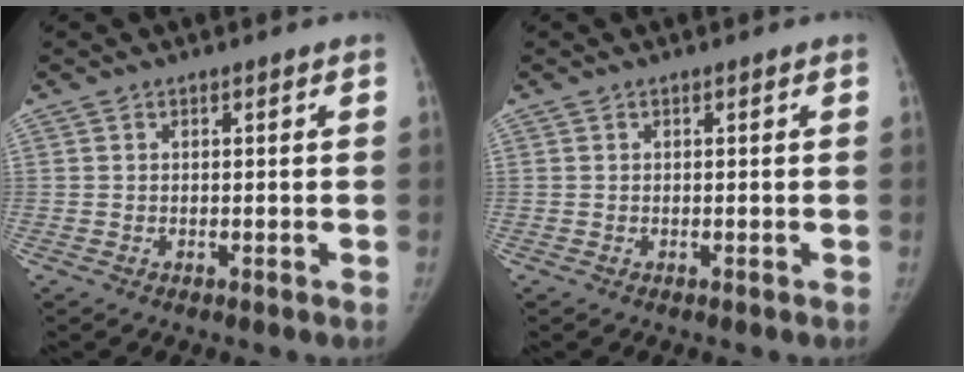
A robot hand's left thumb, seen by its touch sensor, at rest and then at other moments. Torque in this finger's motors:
{"motor_torque": [-0.12, 0.13, 0.31, -0.07, 0.00]}